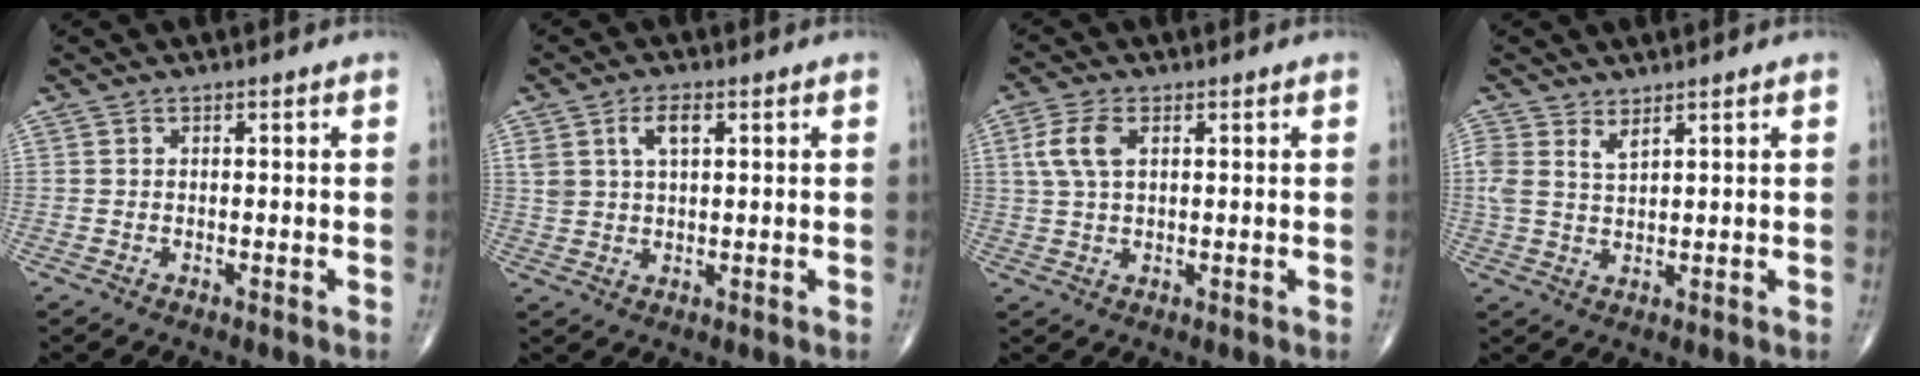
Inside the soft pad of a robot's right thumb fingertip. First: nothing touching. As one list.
[{"total": 5.1, "force": [2.1, 2.5, 3.9], "torque": [-0.071, 0.001, 0.044]}, {"total": 5.7, "force": [1.7, 3.0, 4.5], "torque": [-0.109, 0.008, 0.034]}, {"total": 3.5, "force": [2.3, 1.3, 2.3], "torque": [-0.049, -0.009, 0.052]}]